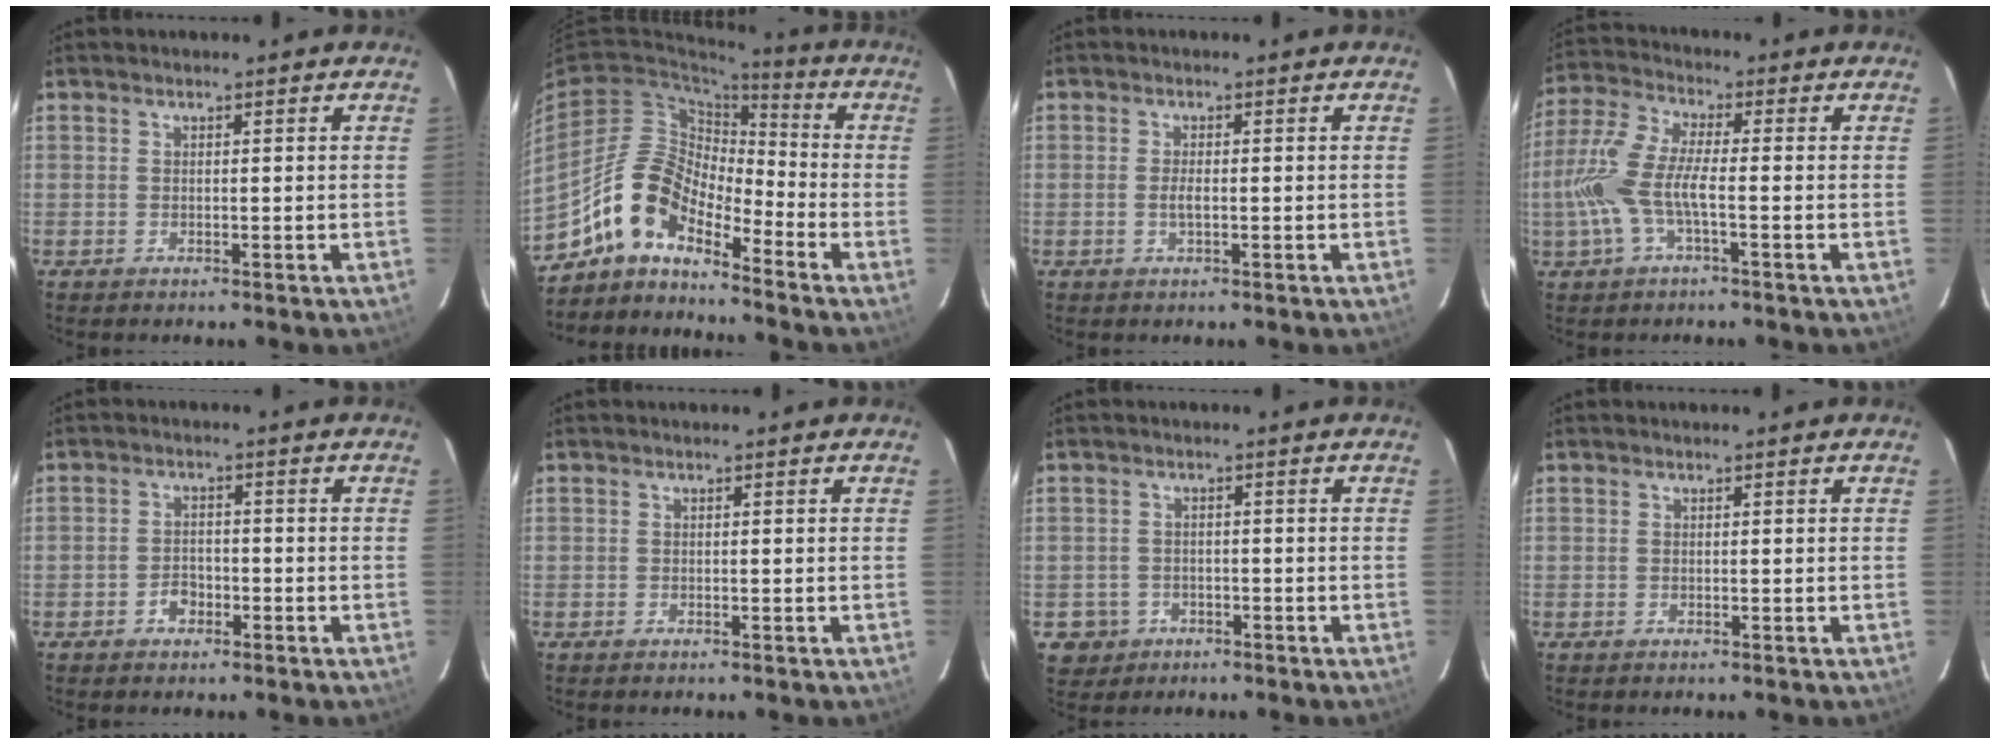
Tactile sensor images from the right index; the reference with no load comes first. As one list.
[{"total": 11.4, "force": [-8.9, 4.1, 5.8], "torque": [-0.111, 0.021, -0.186]}, {"total": 1.6, "force": [-0.4, 0.5, 1.5], "torque": [-0.031, -0.002, -0.006]}, {"total": 10.1, "force": [-2.4, 2.4, 9.5], "torque": [-0.218, 0.002, -0.048]}, {"total": 3.1, "force": [-1.7, 2.2, 1.3], "torque": [-0.028, 0.007, -0.026]}, {"total": 0.0}, {"total": 4.7, "force": [-1.7, 4.3, 0.5], "torque": [-0.021, 0.014, -0.020]}, {"total": 0.0}]